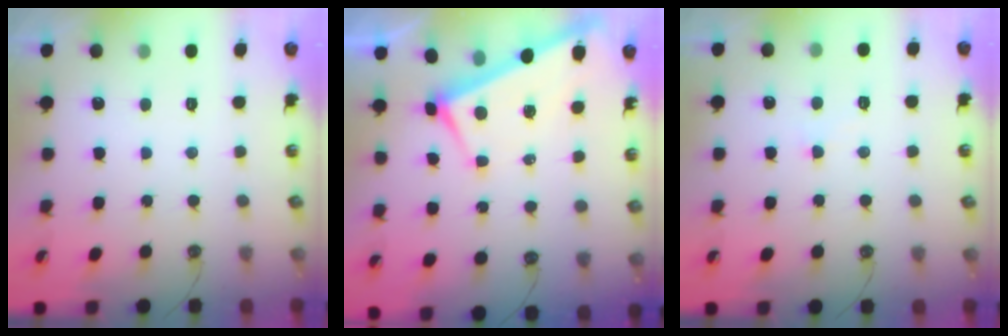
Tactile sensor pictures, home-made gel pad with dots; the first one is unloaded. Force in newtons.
{"total": 3.7, "press": 3.6, "slide": 0.7}
{"total": 0.8, "press": 0.4, "slide": 0.6}